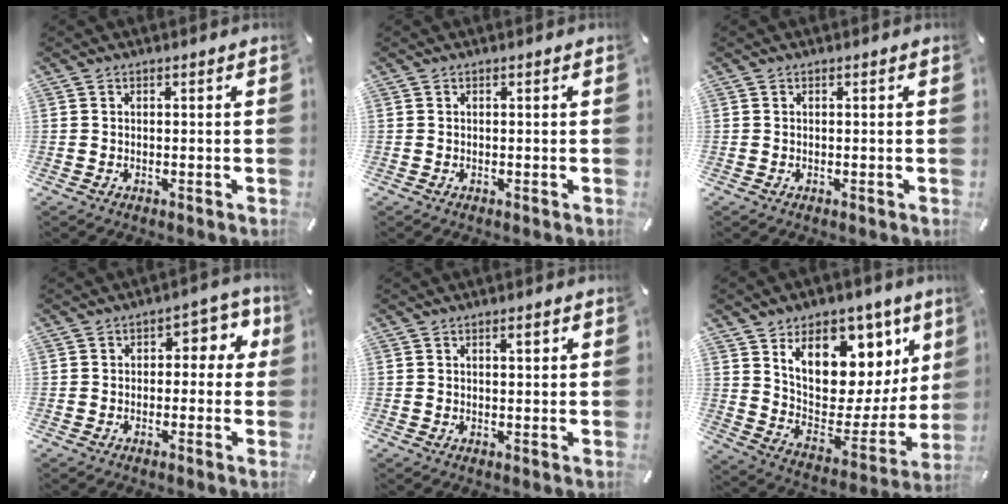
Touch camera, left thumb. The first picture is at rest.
{"total": 0.0}
{"total": 0.0}
{"total": 5.8, "force": [0.4, 4.0, 4.3], "torque": [-0.046, 0.001, -0.004]}
{"total": 2.0, "force": [0.9, 0.6, 1.7], "torque": [-0.027, 0.001, 0.012]}
{"total": 16.5, "force": [8.5, 10.8, 9.1], "torque": [-0.128, -0.076, 0.148]}